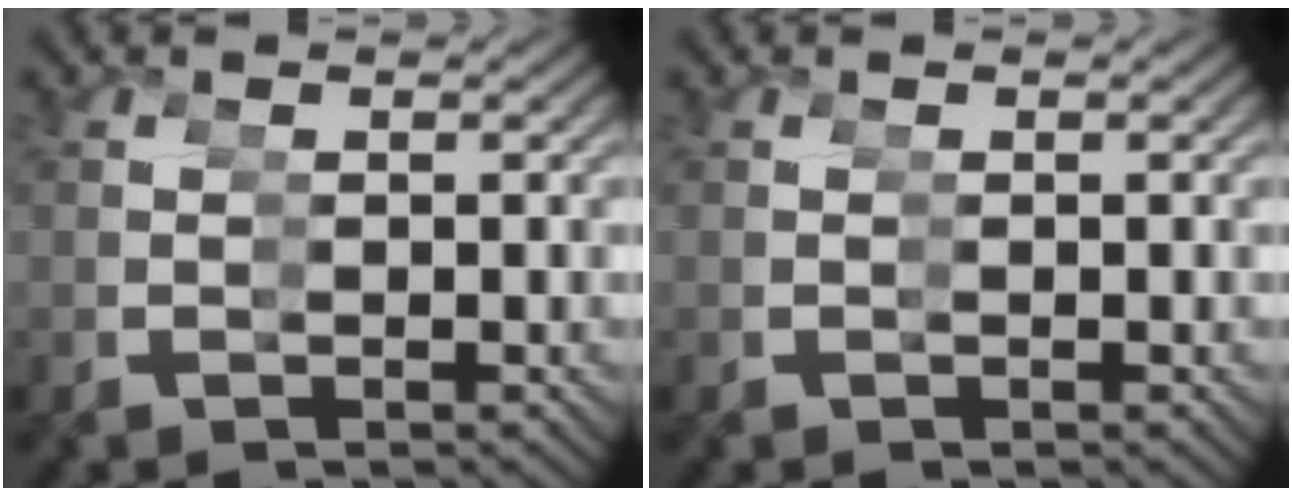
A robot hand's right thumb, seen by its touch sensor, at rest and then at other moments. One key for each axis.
{"total": 0.0}